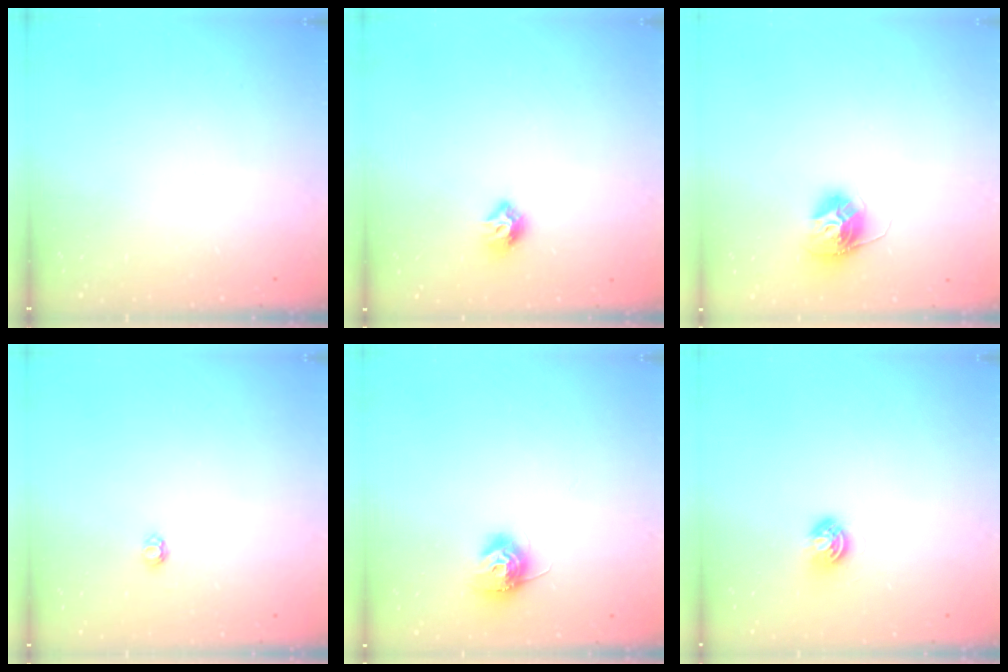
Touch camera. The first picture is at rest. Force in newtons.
{"total": 8.2, "press": 8.2, "slide": 0.3}
{"total": 11.4, "press": 11.3, "slide": 0.8}
{"total": 2.9, "press": 2.9, "slide": 0.4}
{"total": 9.5, "press": 9.5, "slide": 0.4}
{"total": 5.4, "press": 5.4, "slide": 0.5}